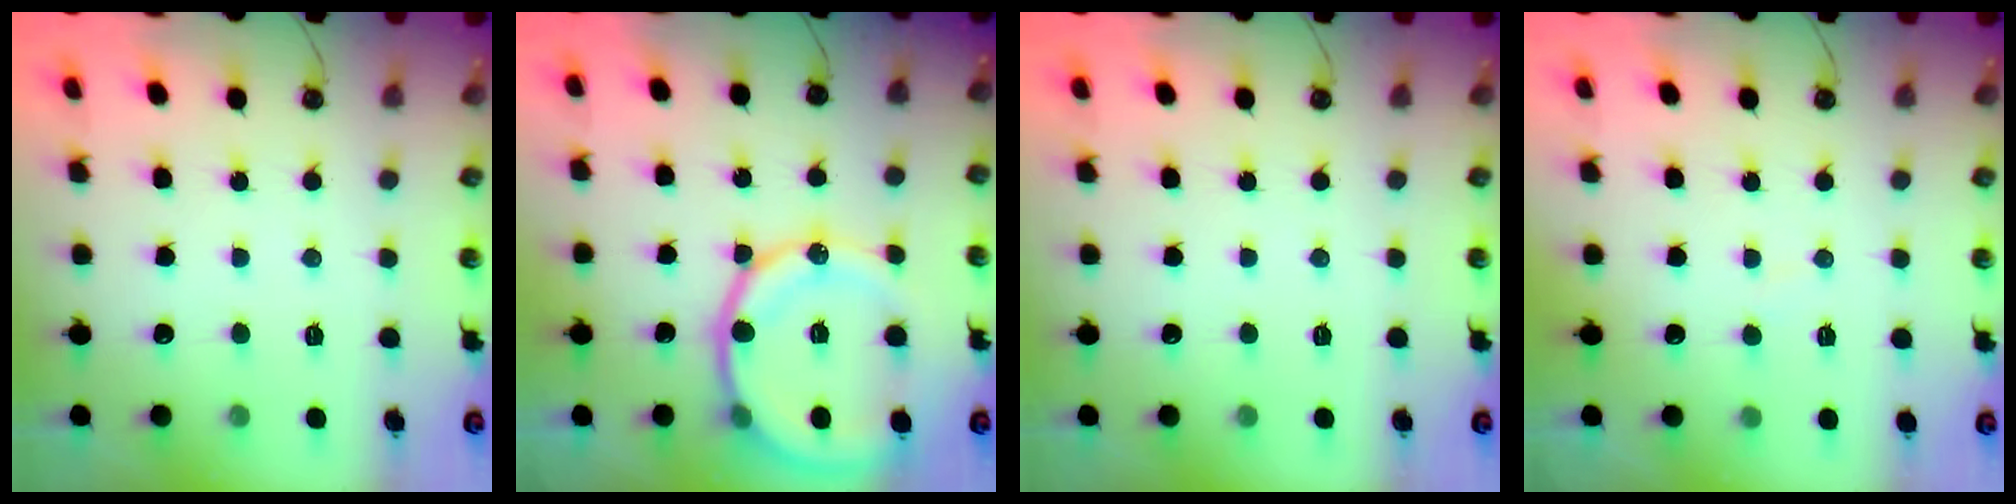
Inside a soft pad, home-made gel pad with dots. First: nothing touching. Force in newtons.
{"total": 17.4, "press": 17.0, "slide": 3.7}
{"total": 0.0}
{"total": 4.1, "press": 4.1, "slide": 0.4}